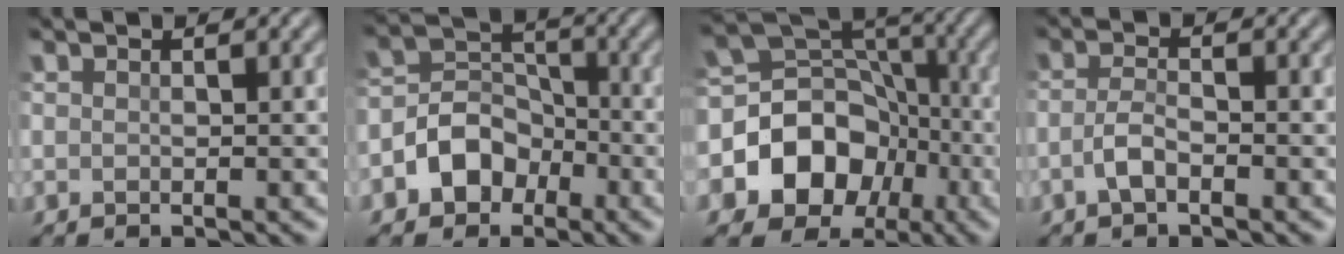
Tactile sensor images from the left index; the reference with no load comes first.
{"total": 4.5, "force": [-2.7, 3.3, 1.7], "torque": [-0.023, 0.003, -0.049]}
{"total": 11.0, "force": [-3.7, 9.3, 4.5], "torque": [-0.073, 0.014, -0.087]}
{"total": 1.9, "force": [-1.2, 0.5, 1.4], "torque": [-0.033, 0.001, -0.024]}